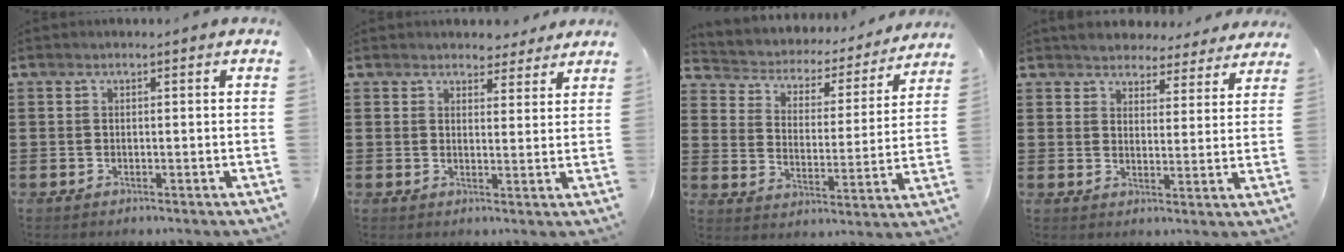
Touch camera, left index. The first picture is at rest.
{"total": 3.3, "force": [3.1, 1.0, 0.1], "torque": [-0.004, -0.009, 0.057]}
{"total": 2.7, "force": [2.4, 1.2, 0.0], "torque": [-0.023, -0.026, 0.029]}
{"total": 3.9, "force": [3.8, 0.5, -0.3], "torque": [-0.016, -0.017, 0.067]}